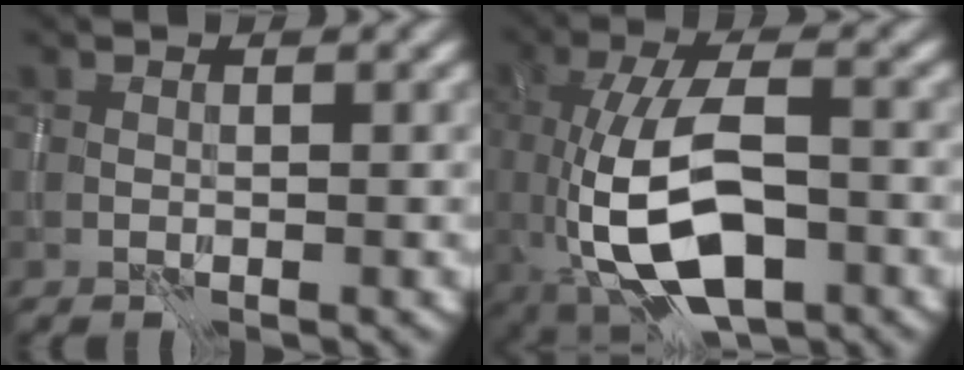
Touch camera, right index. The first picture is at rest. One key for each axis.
{"total": 10.5, "fx": -3.3, "fy": 4.6, "fz": 8.9, "tx": -0.183, "ty": -0.006, "tz": -0.059}